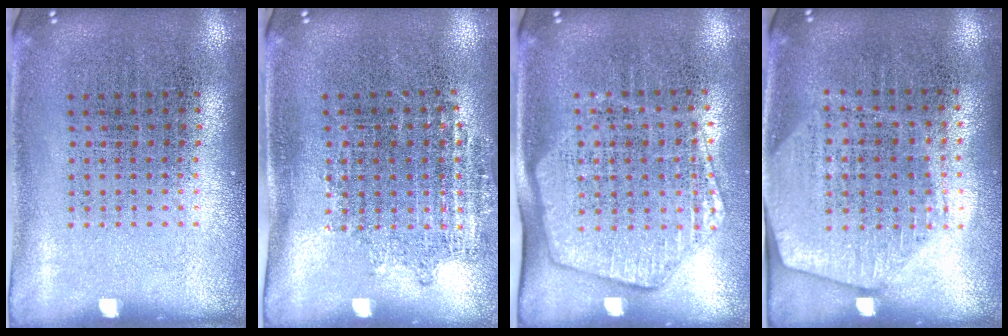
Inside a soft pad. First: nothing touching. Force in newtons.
{"total": 1.1, "press": 0.9, "slide": 0.7}
{"total": 1.8, "press": 1.5, "slide": 0.9}
{"total": 1.9, "press": 1.7, "slide": 0.9}